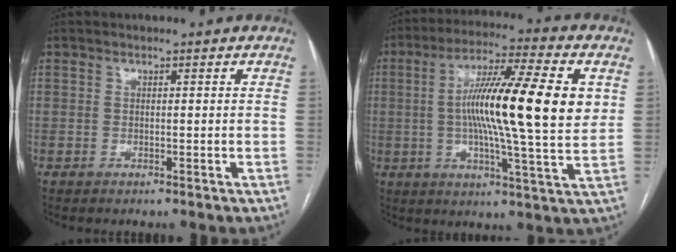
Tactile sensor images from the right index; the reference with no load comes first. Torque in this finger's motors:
{"motor_torque": [2.14, 0.00, 0.54, 0.21]}